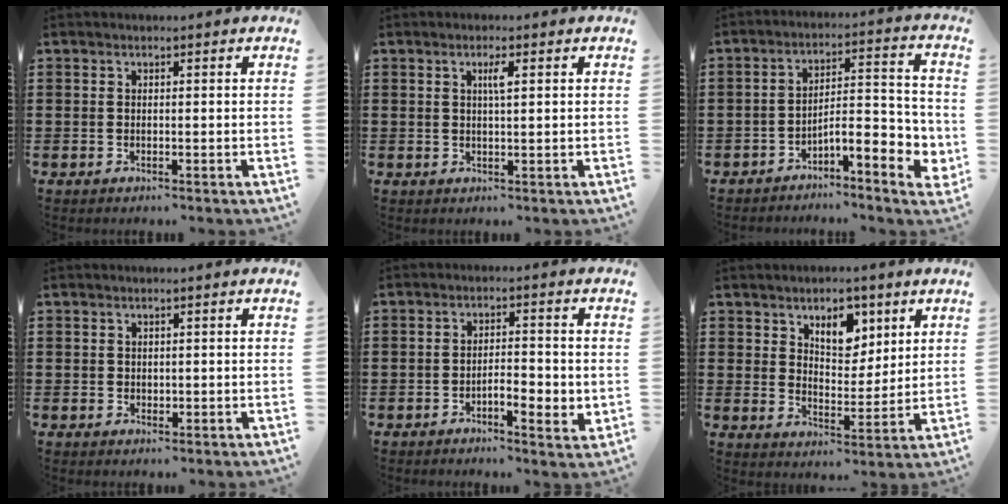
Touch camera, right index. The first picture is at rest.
{"total": 2.0, "force": [0.7, 0.3, 1.9], "torque": [-0.038, 0.003, 0.009]}
{"total": 6.9, "force": [-3.8, 2.0, 5.4], "torque": [-0.075, -0.015, -0.073]}
{"total": 0.9, "force": [0.5, 0.8, 0.2], "torque": [-0.006, 0.002, 0.010]}
{"total": 4.3, "force": [-1.5, 1.5, 3.7], "torque": [-0.054, 0.003, -0.030]}
{"total": 6.6, "force": [4.0, 4.0, 3.2], "torque": [-0.058, -0.001, 0.068]}